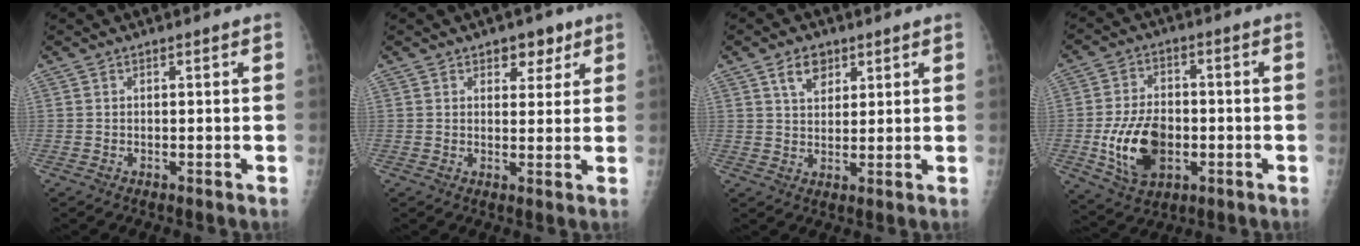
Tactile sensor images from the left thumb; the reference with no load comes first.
{"total": 4.6, "force": [2.7, 2.9, 2.3], "torque": [0.001, -0.012, 0.036]}
{"total": 5.2, "force": [2.9, 3.3, 2.7], "torque": [-0.029, -0.016, 0.052]}
{"total": 13.0, "force": [-2.9, 8.4, 9.5], "torque": [-0.151, 0.008, -0.041]}